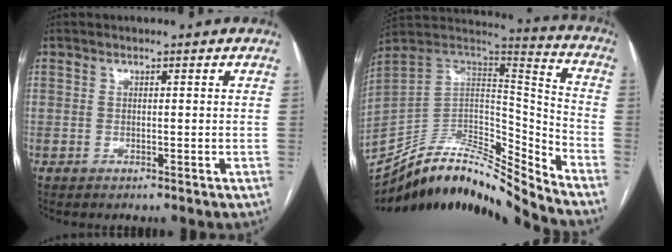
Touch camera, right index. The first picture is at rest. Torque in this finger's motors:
{"motor_torque": [-1.03, -1.11, -1.05, -0.21]}